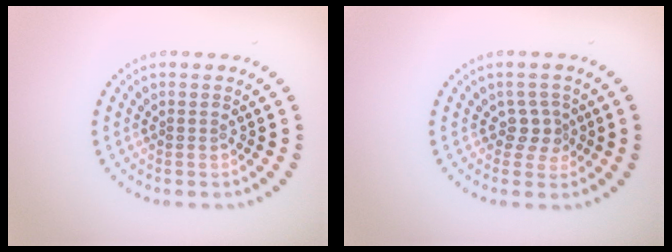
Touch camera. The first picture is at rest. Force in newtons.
{"total": 1.8, "press": 1.4, "slide": 1.2}